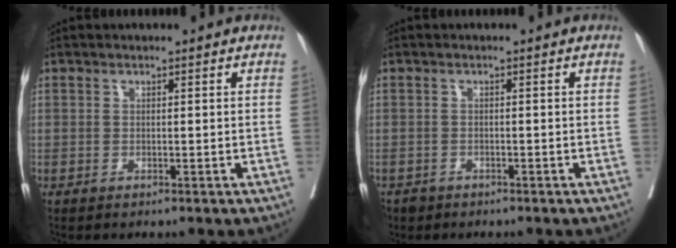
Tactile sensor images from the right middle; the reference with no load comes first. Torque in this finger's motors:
{"motor_torque": [-0.13, -0.46, 0.07, 0.05]}